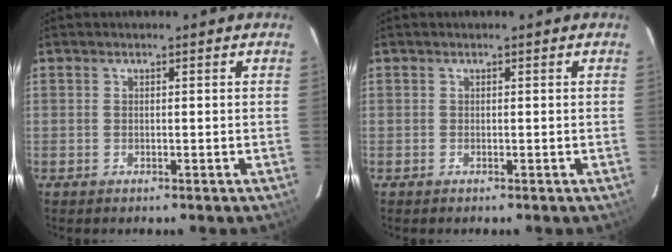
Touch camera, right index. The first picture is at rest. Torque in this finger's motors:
{"motor_torque": [0.13, 0.09, -0.02, 0.01]}